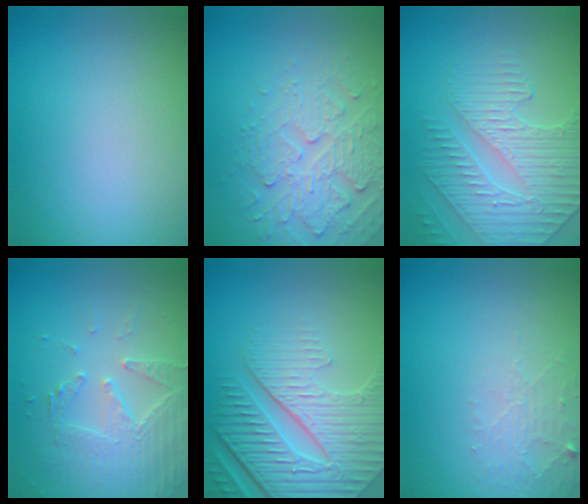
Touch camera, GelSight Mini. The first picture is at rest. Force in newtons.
{"total": 4.0, "press": 3.6, "slide": 1.8}
{"total": 4.2, "press": 4.1, "slide": 0.6}
{"total": 3.9, "press": 3.7, "slide": 1.4}
{"total": 9.0, "press": 6.2, "slide": 6.5}
{"total": 1.9, "press": 1.9, "slide": 0.3}